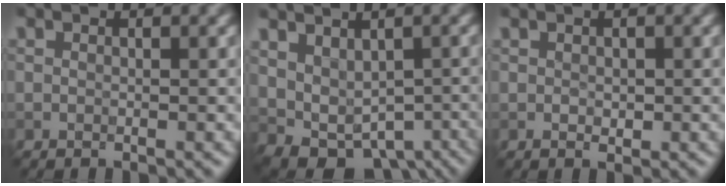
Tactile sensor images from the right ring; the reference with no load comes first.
{"total": 4.7, "force": [-0.5, 3.4, 3.2], "torque": [-0.051, -0.021, 0.014]}
{"total": 0.6, "force": [-0.1, 0.5, 0.3], "torque": [-0.008, 0.001, 0.004]}